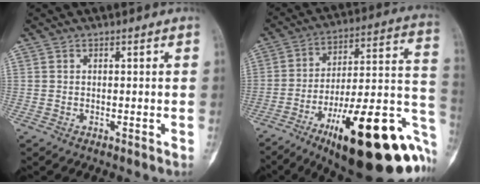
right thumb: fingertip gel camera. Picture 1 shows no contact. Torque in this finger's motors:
{"motor_torque": [3.26, 1.74, 1.72, -1.05, 0.59]}